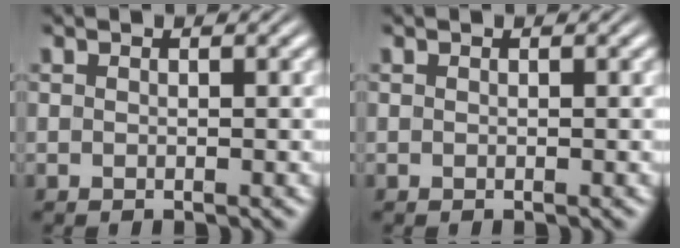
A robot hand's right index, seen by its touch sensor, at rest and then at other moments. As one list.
[{"total": 0.0}]